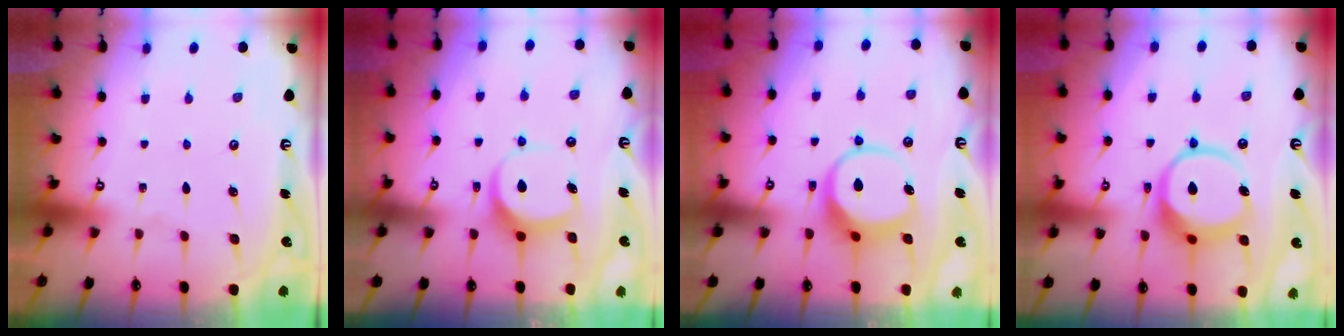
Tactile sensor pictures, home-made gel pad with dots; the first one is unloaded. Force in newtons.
{"total": 8.2, "press": 8.2, "slide": 0.6}
{"total": 8.0, "press": 8.0, "slide": 1.0}
{"total": 11.7, "press": 11.6, "slide": 1.2}